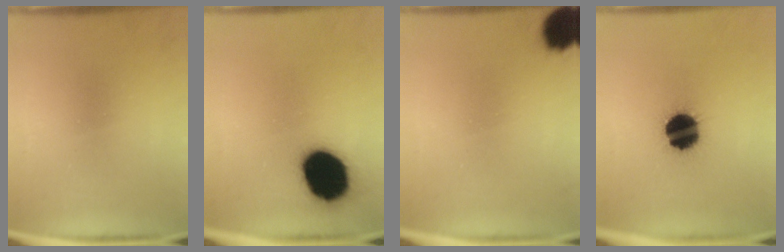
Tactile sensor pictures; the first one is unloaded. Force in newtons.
{"total": 17.0}
{"total": 10.3}
{"total": 15.1}